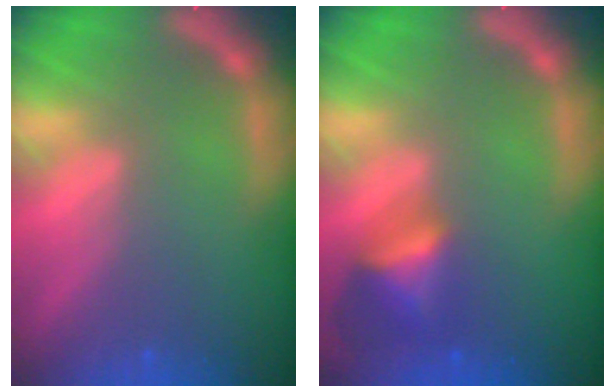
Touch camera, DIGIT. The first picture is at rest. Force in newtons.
{"total": 4.0}